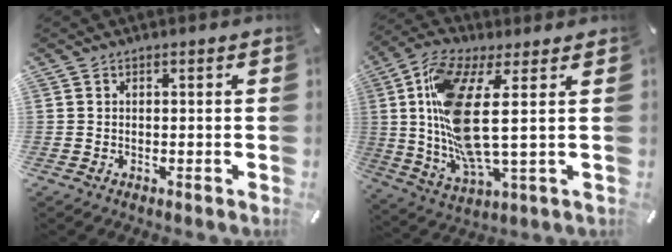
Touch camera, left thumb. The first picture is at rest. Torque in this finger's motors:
{"motor_torque": [2.07, 2.94, 1.60, -1.18, 0.88]}